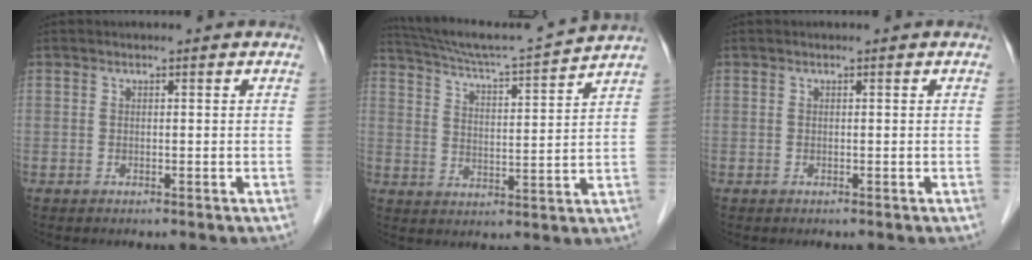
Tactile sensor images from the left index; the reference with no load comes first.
{"total": 14.0, "force": [13.1, -2.3, 4.2], "torque": [-0.087, -0.021, 0.204]}
{"total": 0.0}